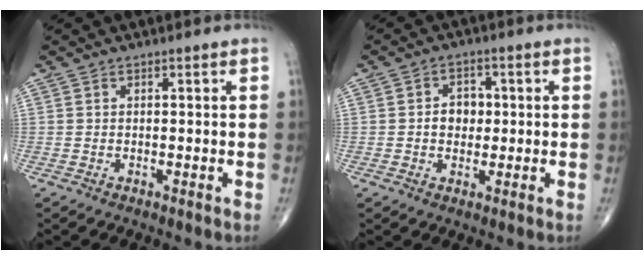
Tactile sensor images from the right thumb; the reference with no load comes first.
{"total": 4.7, "force": [0.1, 3.7, 2.9], "torque": [-0.024, 0.009, -0.002]}